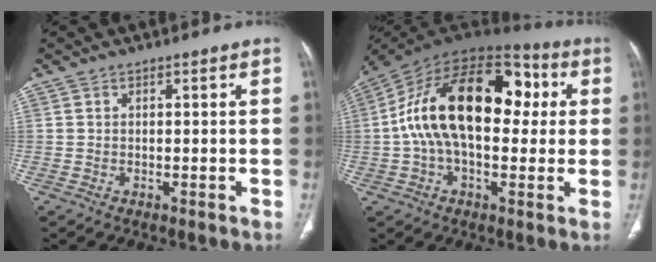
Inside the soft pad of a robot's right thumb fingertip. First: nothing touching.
{"total": 24.0, "force": [2.9, 13.6, 19.5], "torque": [-0.322, 0.048, 0.036]}